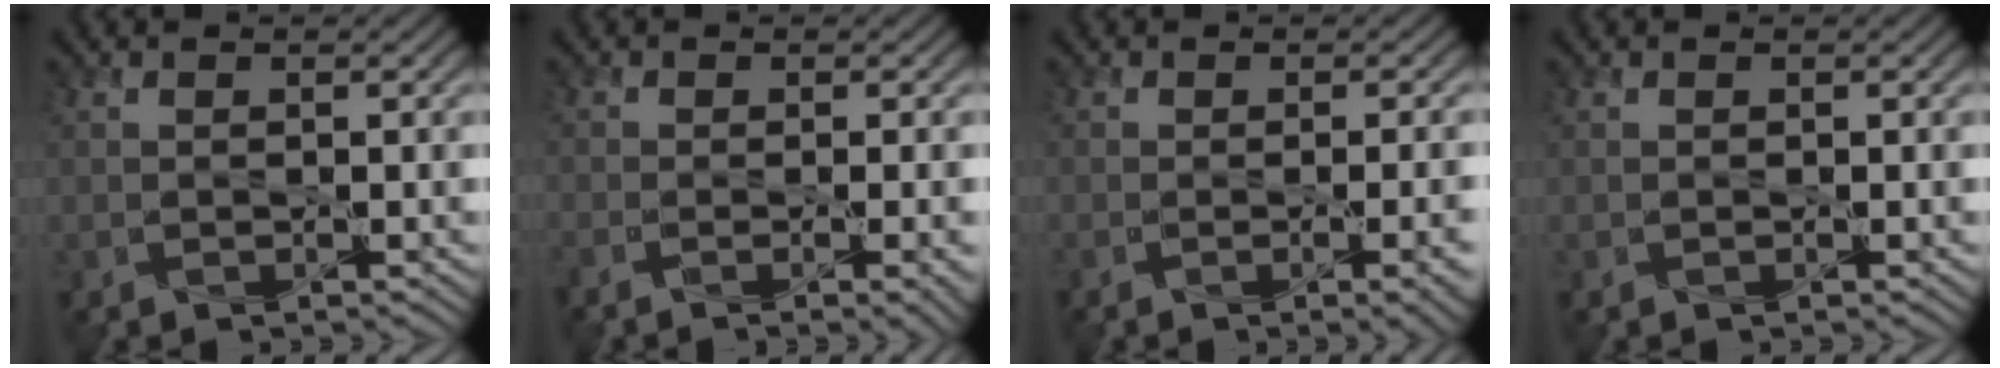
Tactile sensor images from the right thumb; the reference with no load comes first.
{"total": 5.2, "force": [-2.1, 1.7, 4.4], "torque": [-0.060, -0.010, -0.031]}
{"total": 5.2, "force": [-1.6, 1.6, 4.6], "torque": [-0.055, -0.008, -0.016]}
{"total": 0.0}